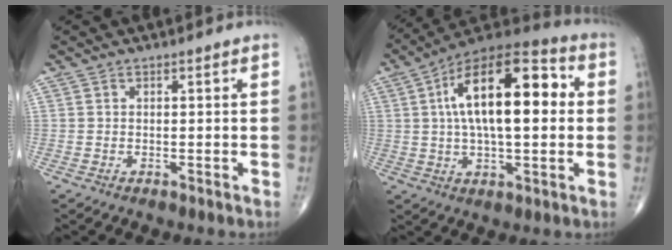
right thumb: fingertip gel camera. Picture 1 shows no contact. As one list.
[{"total": 21.1, "force": [3.3, 9.1, 18.7], "torque": [-0.291, 0.025, 0.042]}]